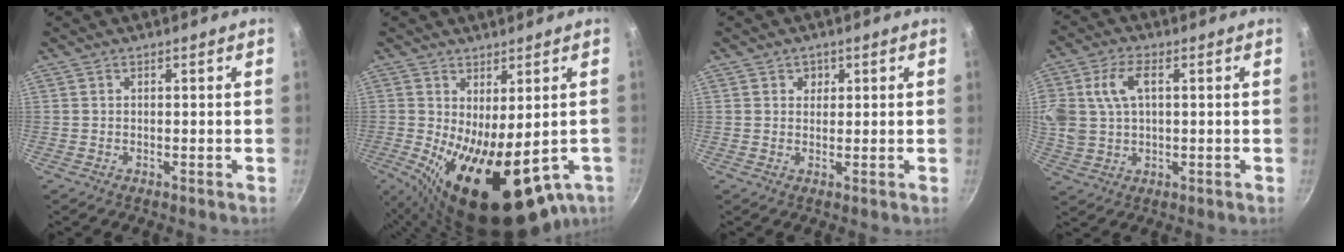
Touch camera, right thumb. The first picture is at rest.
{"total": 17.7, "force": [-4.6, 7.5, 15.3], "torque": [-0.206, -0.022, -0.046]}
{"total": 2.0, "force": [0.8, 1.8, 0.5], "torque": [0.007, -0.003, 0.010]}
{"total": 12.5, "force": [2.8, 8.3, 8.9], "torque": [-0.191, 0.018, 0.054]}